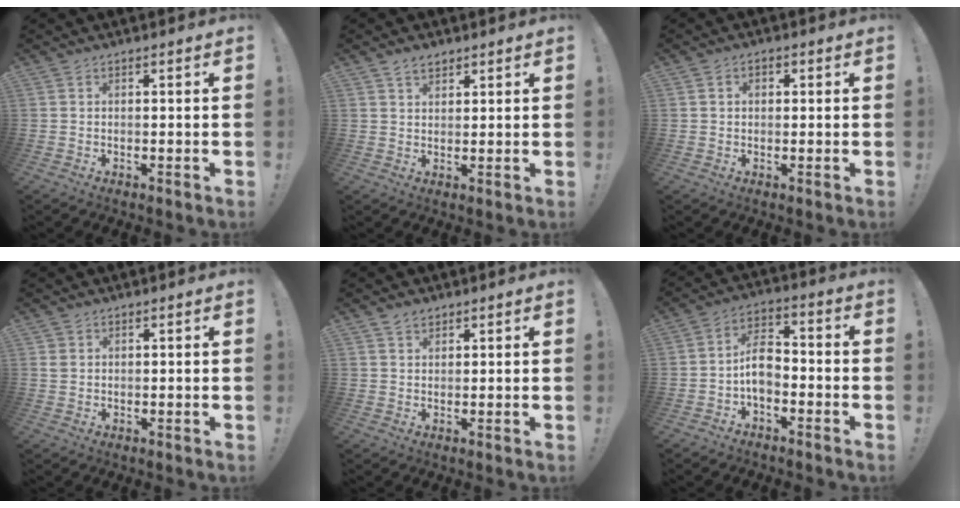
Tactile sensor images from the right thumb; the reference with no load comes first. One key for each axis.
{"total": 3.4, "fx": 2.5, "fy": 2.0, "fz": 1.3, "tx": -0.018, "ty": -0.009, "tz": 0.044}
{"total": 1.9, "fx": 0.0, "fy": 1.6, "fz": 1.0, "tx": -0.010, "ty": 0.005, "tz": -0.003}
{"total": 1.8, "fx": 0.9, "fy": 1.5, "fz": 0.6, "tx": -0.010, "ty": 0.000, "tz": 0.018}
{"total": 2.3, "fx": 1.8, "fy": 1.4, "fz": 0.6, "tx": -0.005, "ty": -0.005, "tz": 0.032}
{"total": 8.2, "fx": -2.1, "fy": 5.1, "fz": 6.0, "tx": -0.111, "ty": 0.013, "tz": -0.037}